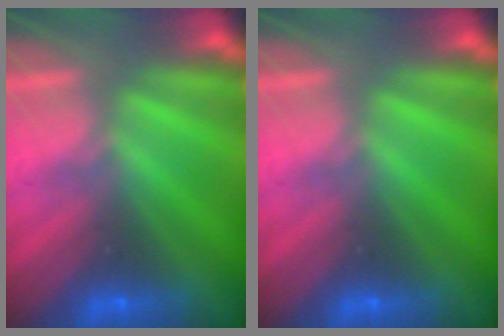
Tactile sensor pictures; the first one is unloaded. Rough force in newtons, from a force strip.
{"total": 0.0}